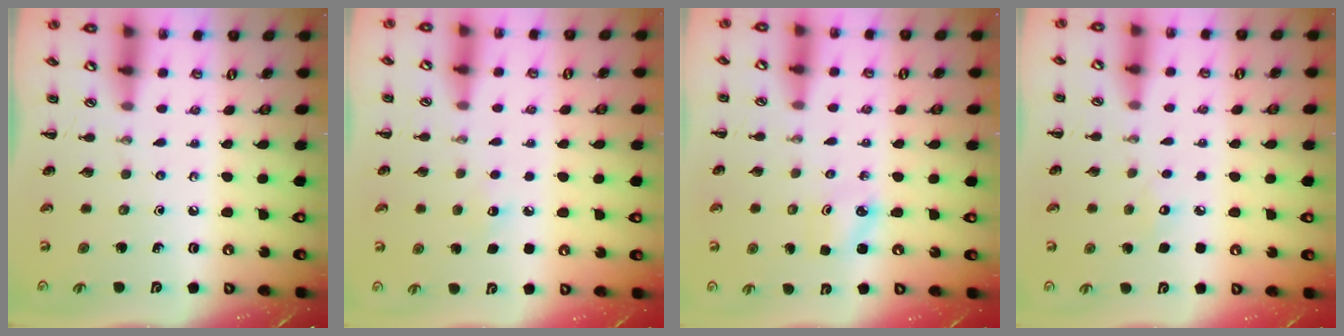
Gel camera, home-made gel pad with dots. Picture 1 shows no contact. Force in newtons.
{"total": 5.6, "press": 5.5, "slide": 1.2}
{"total": 2.5, "press": 2.4, "slide": 0.8}
{"total": 4.4, "press": 4.3, "slide": 1.0}